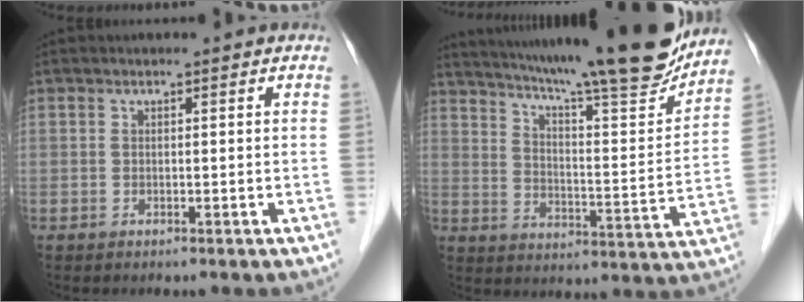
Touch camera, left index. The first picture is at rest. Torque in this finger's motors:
{"motor_torque": [0.31, -0.45, 0.51, 0.09]}